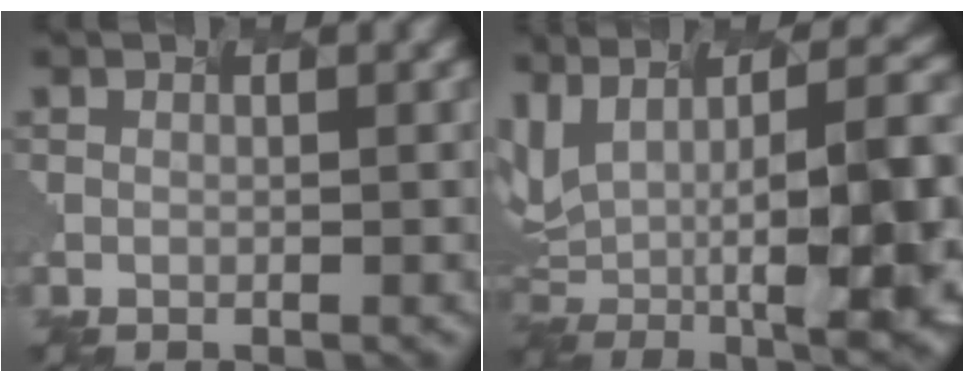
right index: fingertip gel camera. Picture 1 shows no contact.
{"total": 12.9, "force": [0.5, 6.5, 11.1], "torque": [-0.196, 0.015, 0.042]}